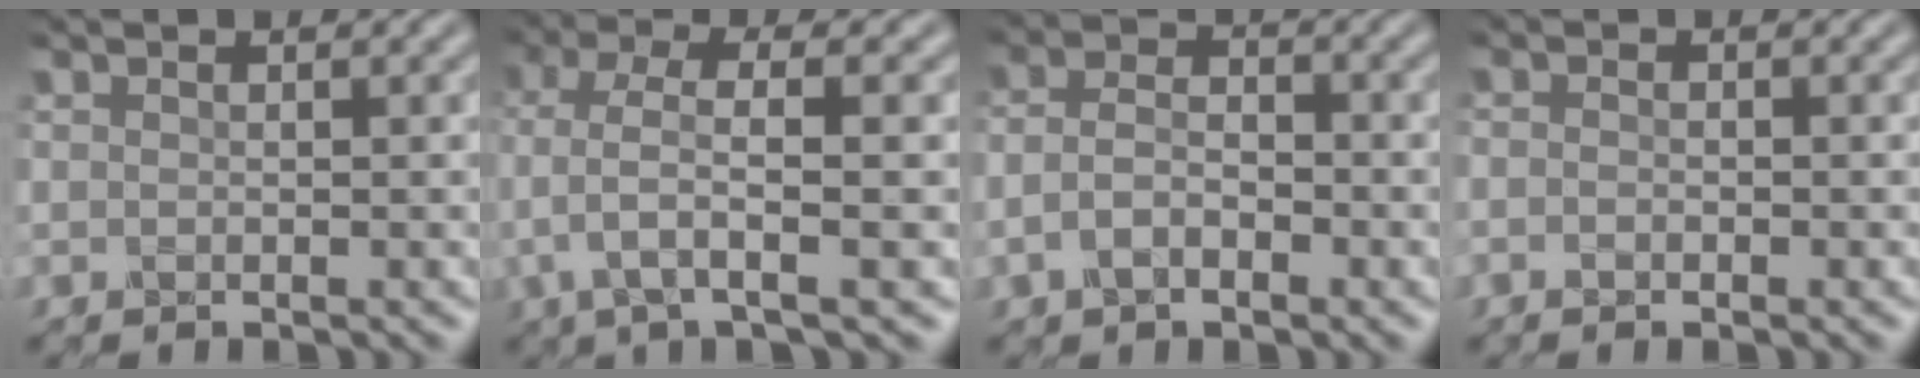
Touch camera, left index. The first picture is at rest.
{"total": 4.8, "force": [-0.3, 1.3, 4.6], "torque": [-0.097, 0.008, -0.007]}
{"total": 3.2, "force": [-1.2, 1.8, 2.3], "torque": [-0.050, 0.001, -0.030]}
{"total": 1.0, "force": [-0.5, 0.4, 0.8], "torque": [-0.014, -0.002, -0.010]}